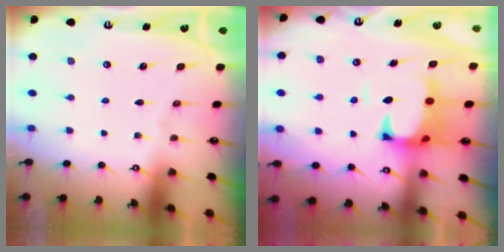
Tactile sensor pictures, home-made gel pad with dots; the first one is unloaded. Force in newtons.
{"total": 2.6, "press": 2.4, "slide": 1.1}